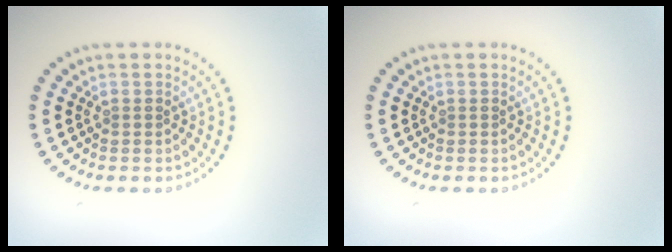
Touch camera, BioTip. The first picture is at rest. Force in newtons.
{"total": 0.0}